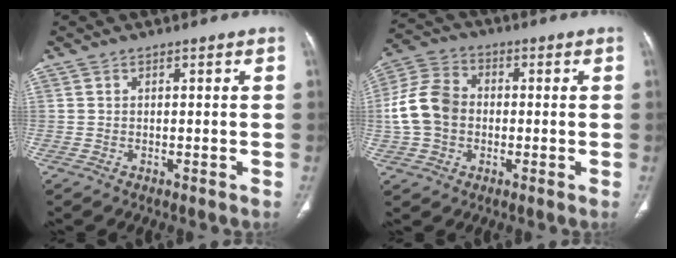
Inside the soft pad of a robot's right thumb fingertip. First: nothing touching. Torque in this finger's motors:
{"motor_torque": [0.90, 0.97, 0.61, -0.69, 0.25]}